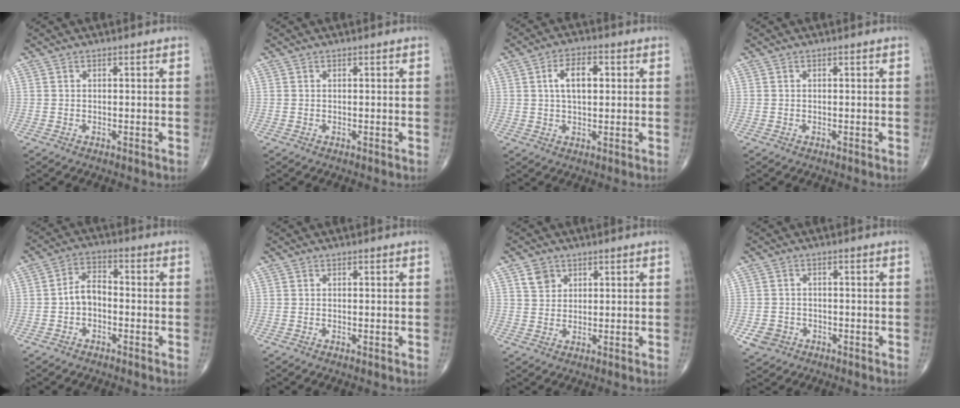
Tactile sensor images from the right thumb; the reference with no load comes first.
{"total": 0.0}
{"total": 6.8, "force": [1.4, 3.7, 5.6], "torque": [-0.090, 0.005, 0.021]}
{"total": 0.0}
{"total": 5.2, "force": [-1.2, 3.5, 3.7], "torque": [-0.055, 0.025, -0.032]}
{"total": 0.0}
{"total": 3.6, "force": [1.9, 2.8, 1.1], "torque": [-0.004, -0.010, 0.035]}
{"total": 3.9, "force": [-1.5, 3.4, 1.2], "torque": [-0.014, 0.007, -0.021]}